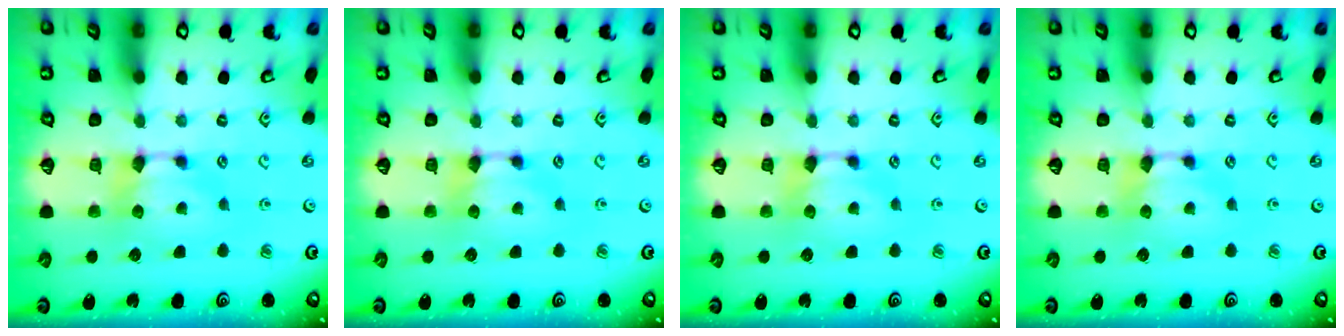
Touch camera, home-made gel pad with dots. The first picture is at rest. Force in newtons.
{"total": 0.0}
{"total": 0.0}
{"total": 0.0}